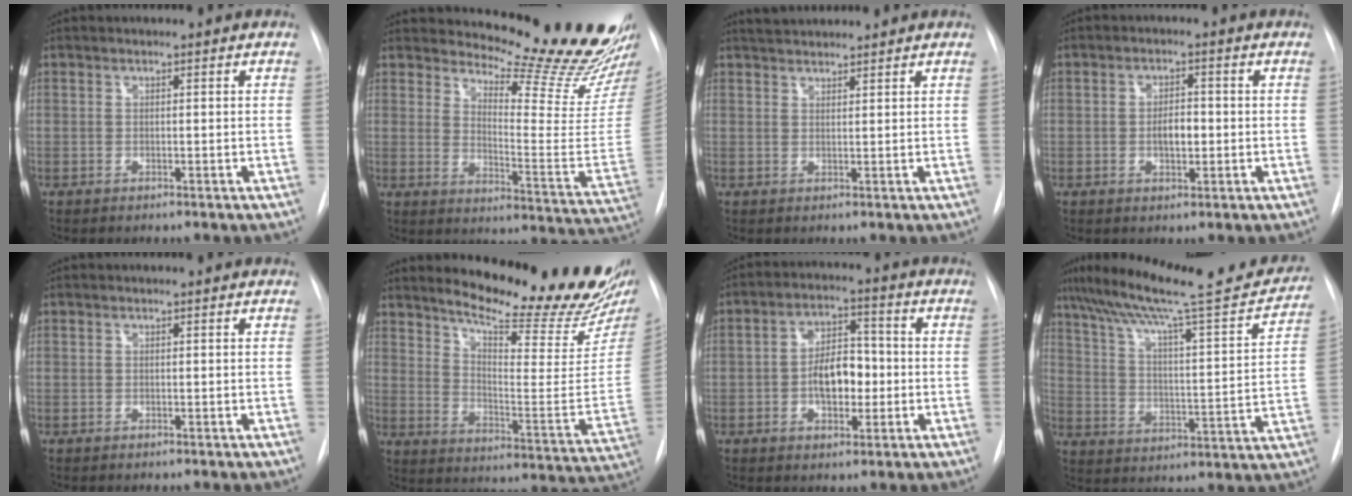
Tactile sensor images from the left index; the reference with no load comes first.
{"total": 21.9, "force": [20.4, 2.2, 7.7], "torque": [-0.102, -0.141, 0.239]}
{"total": 3.8, "force": [3.6, 0.5, 1.1], "torque": [-0.020, 0.031, 0.061]}
{"total": 3.7, "force": [-0.8, 1.8, 3.1], "torque": [-0.049, -0.001, -0.013]}
{"total": 0.0}
{"total": 21.9, "force": [19.5, 2.0, 9.9], "torque": [-0.149, -0.114, 0.249]}
{"total": 7.6, "force": [-1.6, 4.2, 6.2], "torque": [-0.109, 0.014, -0.027]}
{"total": 22.7, "force": [20.0, 1.9, 10.7], "torque": [-0.176, -0.023, 0.279]}